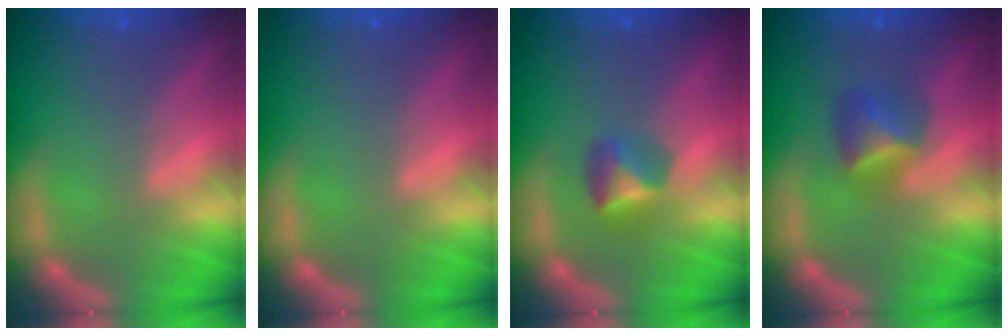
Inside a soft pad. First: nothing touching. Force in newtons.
{"total": 0.0}
{"total": 2.4}
{"total": 2.9}